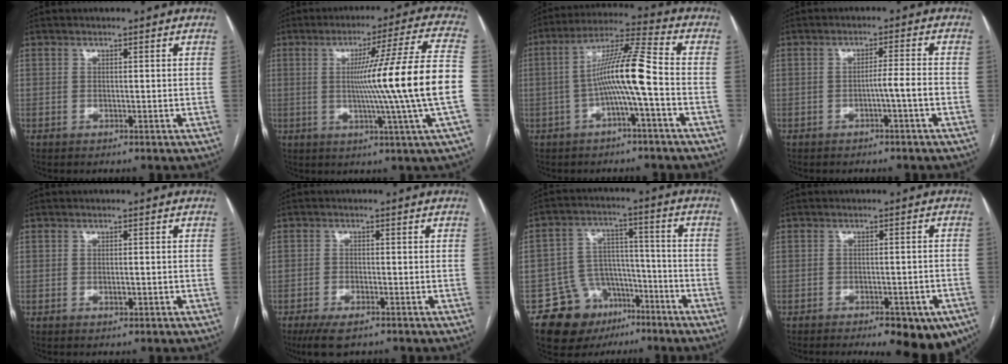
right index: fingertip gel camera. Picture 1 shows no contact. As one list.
[{"total": 17.9, "force": [-1.4, -3.2, 17.5], "torque": [-0.255, -0.009, -0.032]}, {"total": 10.0, "force": [-2.1, -0.4, 9.8], "torque": [-0.177, 0.026, -0.042]}, {"total": 3.1, "force": [-1.4, -0.7, 2.7], "torque": [-0.038, 0.005, -0.025]}, {"total": 1.1, "force": [-0.3, 0.4, 1.0], "torque": [-0.021, -0.001, -0.004]}, {"total": 4.9, "force": [-3.3, 1.6, 3.2], "torque": [-0.061, -0.008, -0.055]}, {"total": 11.6, "force": [-7.1, 8.4, 3.7], "torque": [-0.051, 0.051, -0.104]}, {"total": 11.7, "force": [-7.7, 3.8, 8.0], "torque": [-0.064, 0.005, -0.094]}]